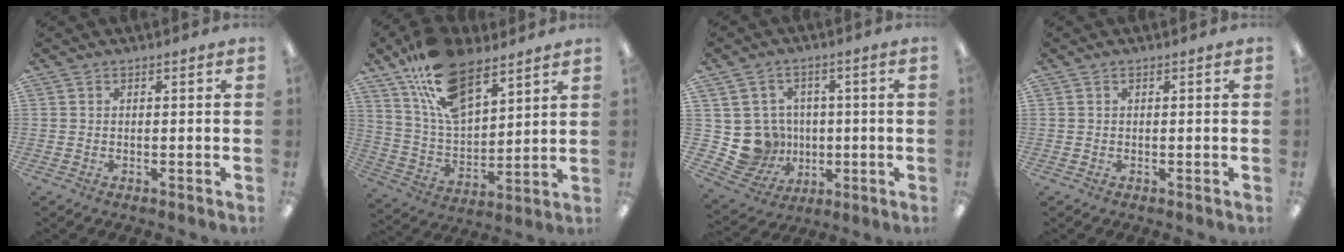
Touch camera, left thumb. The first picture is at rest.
{"total": 18.2, "force": [12.0, 8.6, 10.7], "torque": [-0.200, -0.051, 0.219]}
{"total": 10.3, "force": [-0.4, 10.0, 2.4], "torque": [-0.072, 0.001, 0.006]}
{"total": 0.0}